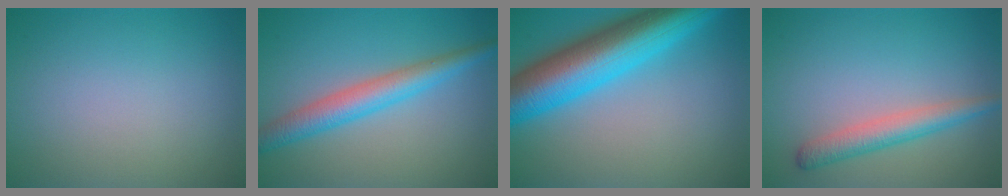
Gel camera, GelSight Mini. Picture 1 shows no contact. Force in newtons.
{"total": 4.2, "press": 4.2, "slide": 0.1}
{"total": 11.4, "press": 11.4, "slide": 0.5}
{"total": 3.1, "press": 3.1, "slide": 0.2}